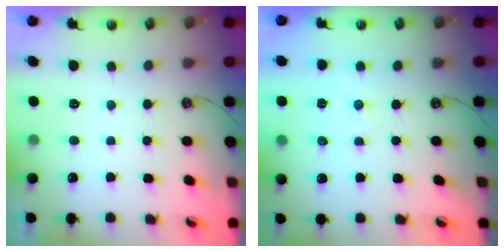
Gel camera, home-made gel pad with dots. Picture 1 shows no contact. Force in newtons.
{"total": 1.1, "press": 1.0, "slide": 0.2}